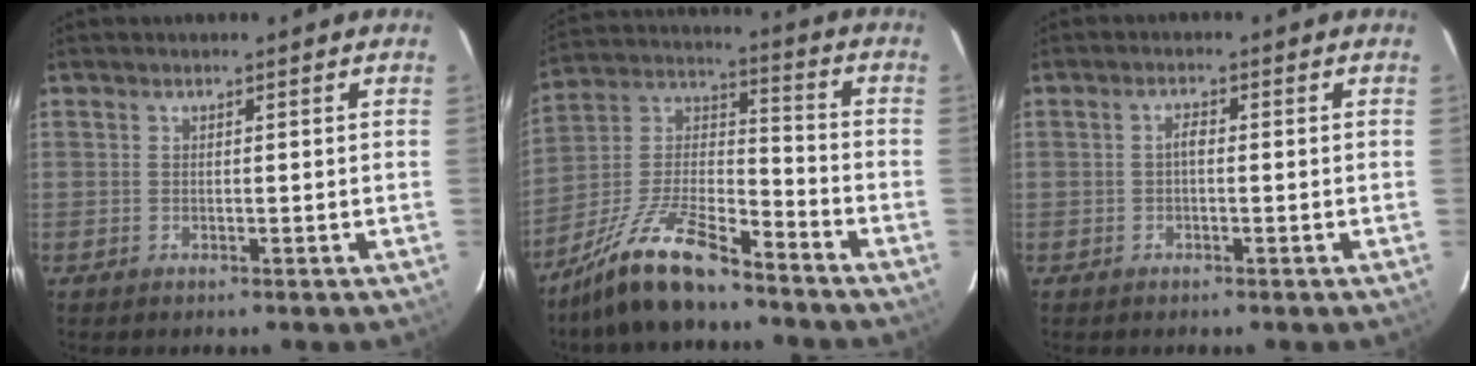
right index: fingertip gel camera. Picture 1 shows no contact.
{"total": 15.0, "force": [-11.3, 3.8, 9.1], "torque": [-0.193, 0.006, -0.213]}
{"total": 1.3, "force": [-0.2, 0.5, 1.2], "torque": [-0.021, 0.007, -0.006]}